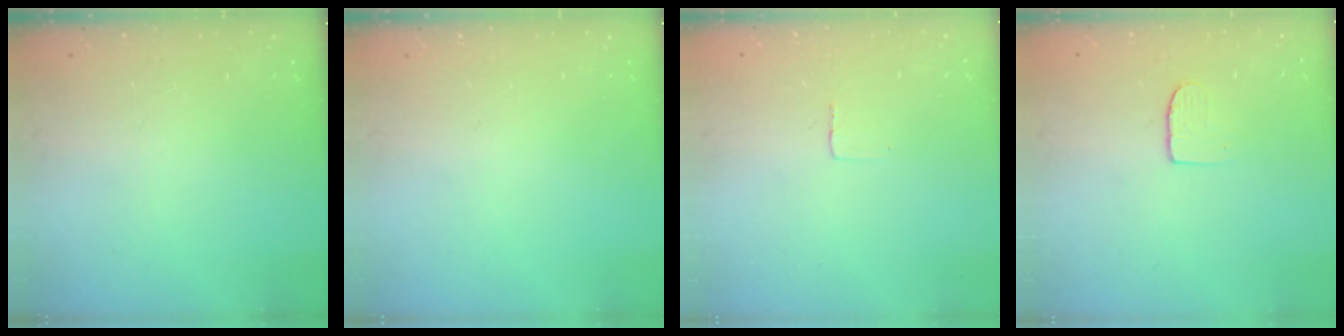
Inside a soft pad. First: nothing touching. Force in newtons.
{"total": 0.0}
{"total": 2.4, "press": 2.4, "slide": 0.1}
{"total": 5.1, "press": 5.1, "slide": 0.4}